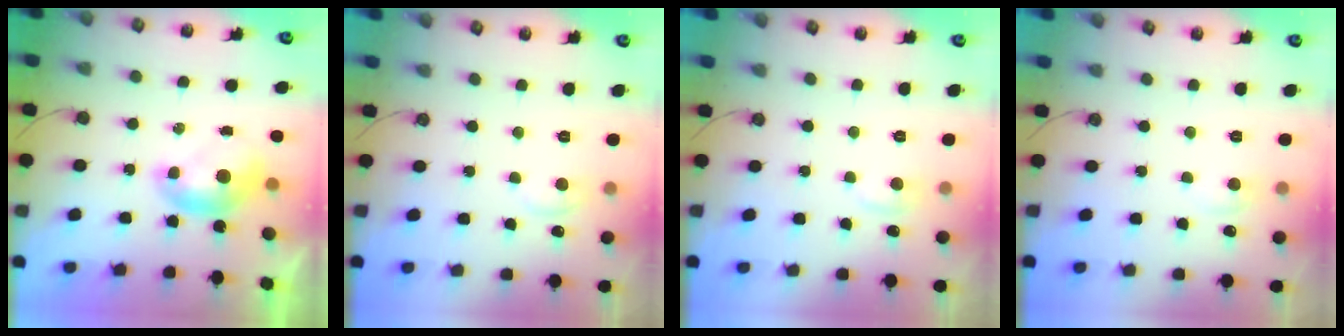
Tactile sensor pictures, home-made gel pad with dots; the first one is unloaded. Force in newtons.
{"total": 1.7, "press": 1.5, "slide": 0.6}
{"total": 0.9, "press": 0.2, "slide": 0.9}
{"total": 0.9, "press": 0.7, "slide": 0.6}